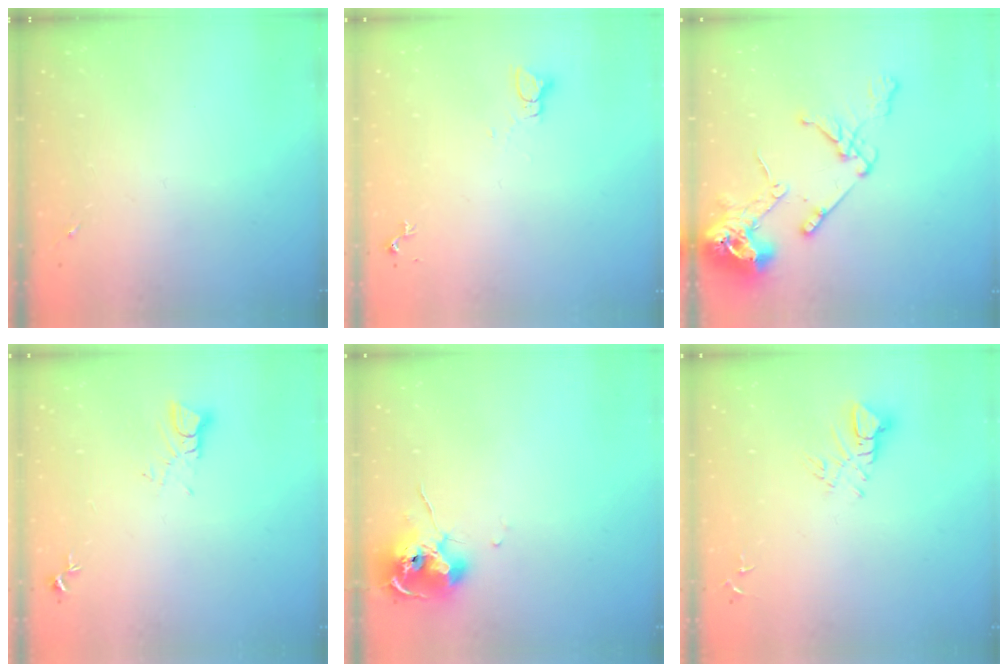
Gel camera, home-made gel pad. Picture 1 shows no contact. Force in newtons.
{"total": 2.2, "press": 2.2, "slide": 0.1}
{"total": 15.7, "press": 15.6, "slide": 2.0}
{"total": 3.8, "press": 3.8, "slide": 0.3}
{"total": 10.4, "press": 10.3, "slide": 1.2}
{"total": 6.0, "press": 6.0, "slide": 0.2}